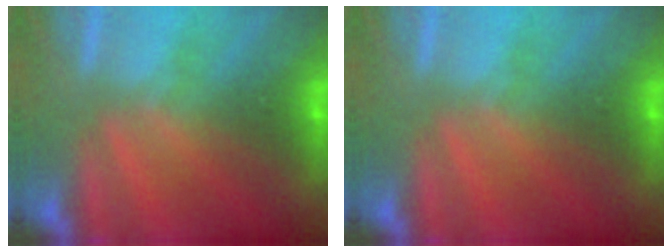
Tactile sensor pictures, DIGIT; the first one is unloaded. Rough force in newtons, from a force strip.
{"total": 0.0}